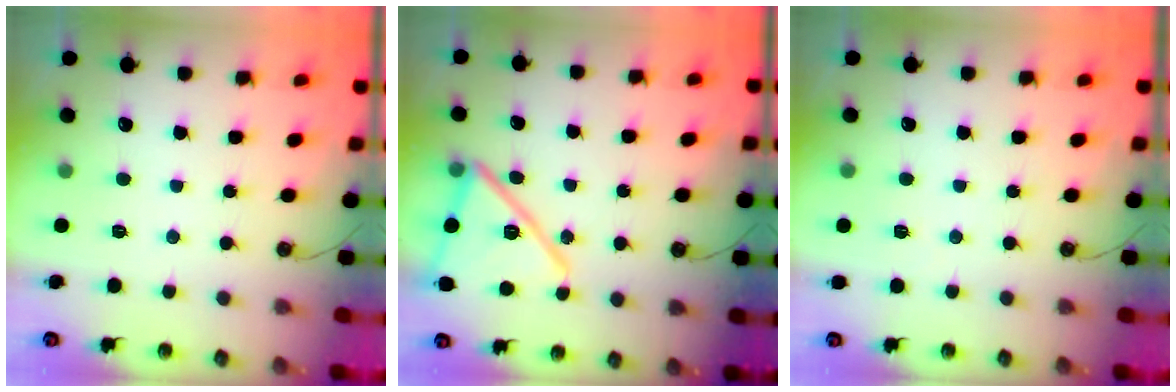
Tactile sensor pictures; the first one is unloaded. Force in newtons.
{"total": 17.0, "press": 17.0, "slide": 1.5}
{"total": 1.6, "press": 1.5, "slide": 0.5}